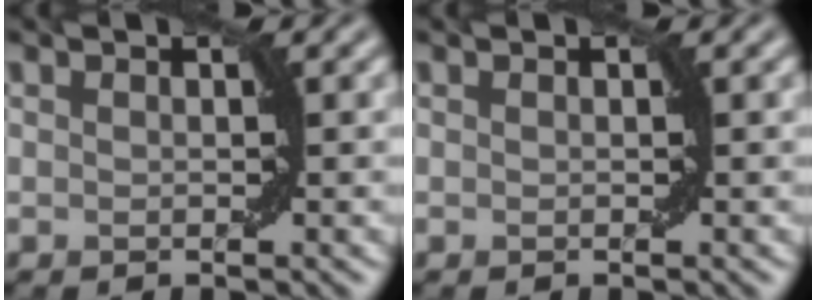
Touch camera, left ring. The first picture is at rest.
{"total": 0.0}